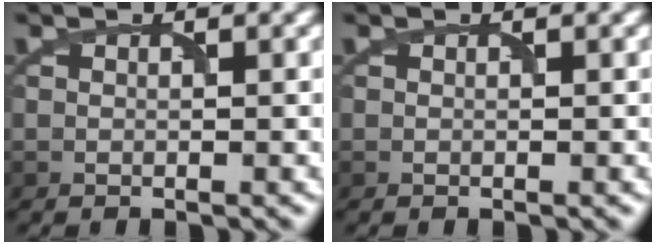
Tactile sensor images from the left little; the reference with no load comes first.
{"total": 0.0}